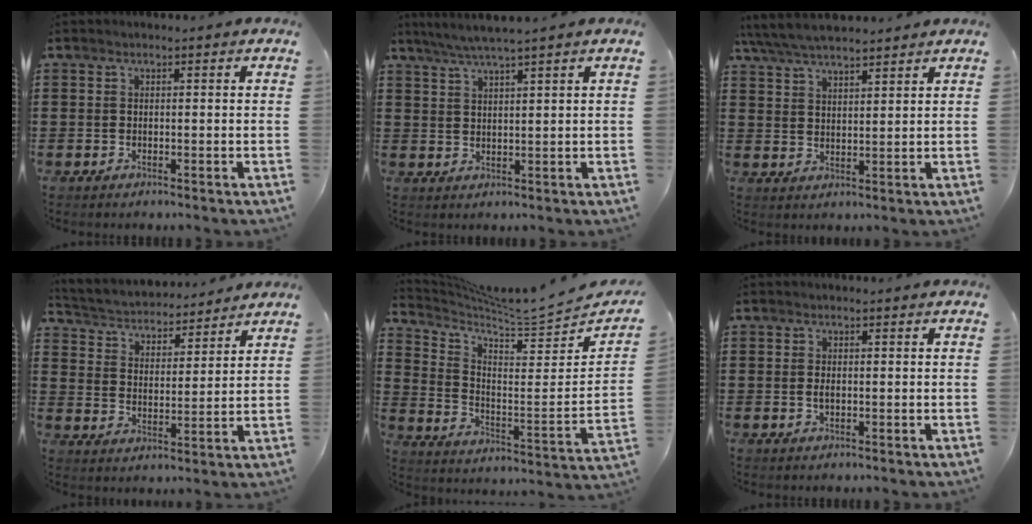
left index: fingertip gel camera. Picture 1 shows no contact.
{"total": 4.0, "force": [3.3, -0.4, 2.2], "torque": [-0.050, -0.007, 0.059]}
{"total": 5.2, "force": [4.8, 0.9, 1.8], "torque": [-0.052, -0.013, 0.089]}
{"total": 3.5, "force": [3.4, 0.6, 0.0], "torque": [-0.023, -0.028, 0.053]}
{"total": 5.4, "force": [5.1, 0.2, 1.6], "torque": [-0.054, -0.061, 0.077]}
{"total": 1.0, "force": [0.1, 0.4, 0.9], "torque": [-0.019, 0.001, 0.001]}